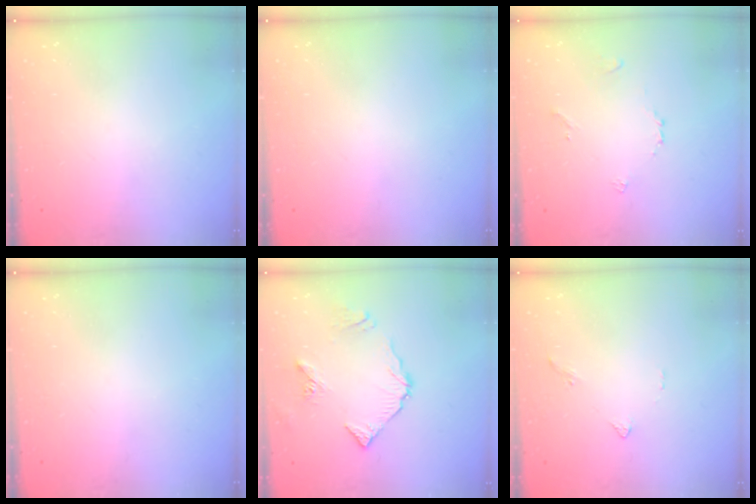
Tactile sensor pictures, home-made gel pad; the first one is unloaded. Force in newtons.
{"total": 0.0}
{"total": 3.0, "press": 2.9, "slide": 0.7}
{"total": 0.0}
{"total": 8.5, "press": 8.5, "slide": 0.2}
{"total": 1.4, "press": 1.4, "slide": 0.4}